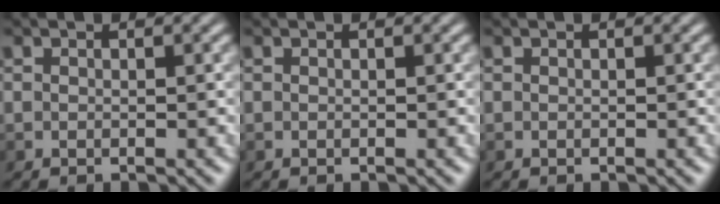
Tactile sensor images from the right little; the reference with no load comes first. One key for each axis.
{"total": 0.0}
{"total": 0.0}